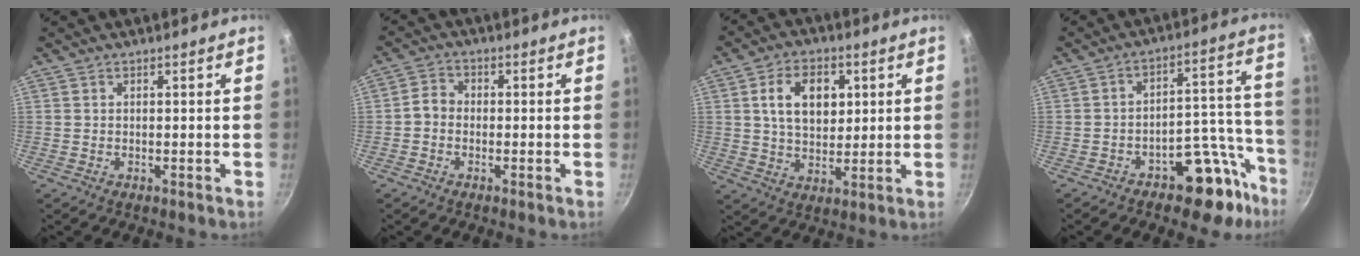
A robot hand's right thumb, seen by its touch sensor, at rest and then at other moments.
{"total": 3.5, "force": [-0.8, 2.8, 2.0], "torque": [-0.027, 0.014, -0.024]}
{"total": 10.8, "force": [3.0, 7.0, 7.7], "torque": [-0.100, -0.008, 0.052]}
{"total": 13.2, "force": [-8.4, 6.2, 8.2], "torque": [-0.062, 0.097, -0.120]}